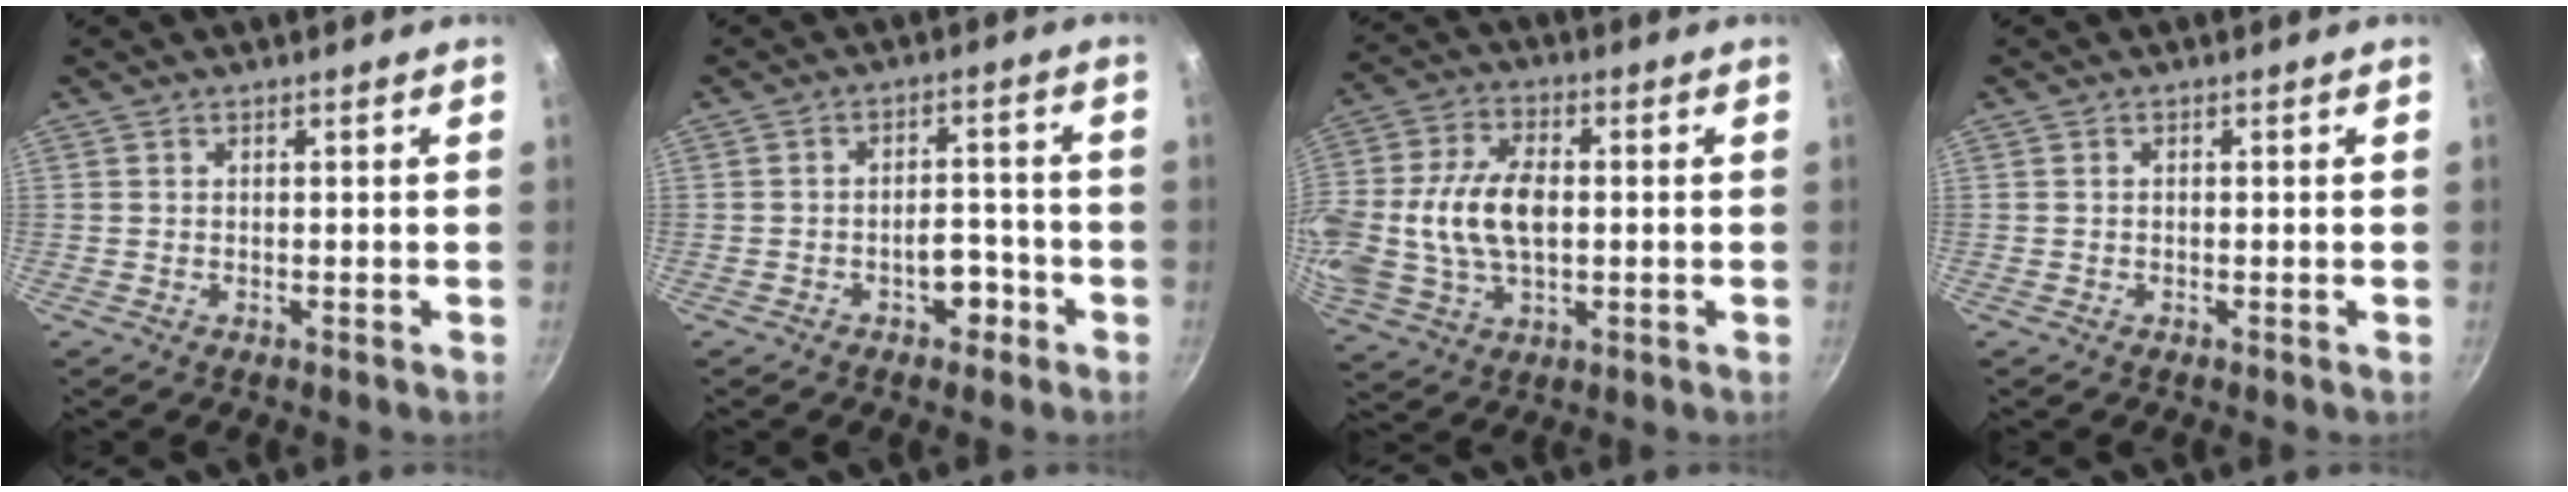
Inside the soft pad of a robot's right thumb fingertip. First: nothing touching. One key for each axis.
{"total": 5.1, "fx": -2.4, "fy": 3.2, "fz": 3.2, "tx": -0.023, "ty": 0.030, "tz": -0.037}
{"total": 18.2, "fx": -0.1, "fy": 11.2, "fz": 14.3, "tx": -0.318, "ty": 0.009, "tz": 0.006}
{"total": 0.0}